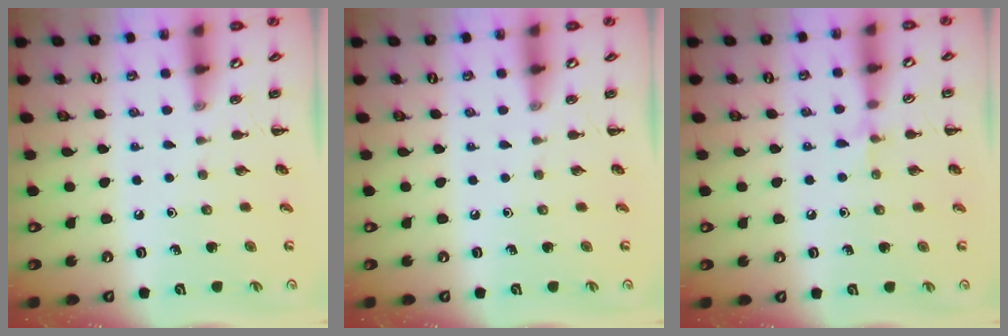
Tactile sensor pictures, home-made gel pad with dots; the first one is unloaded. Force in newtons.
{"total": 0.0}
{"total": 5.2, "press": 4.9, "slide": 1.6}